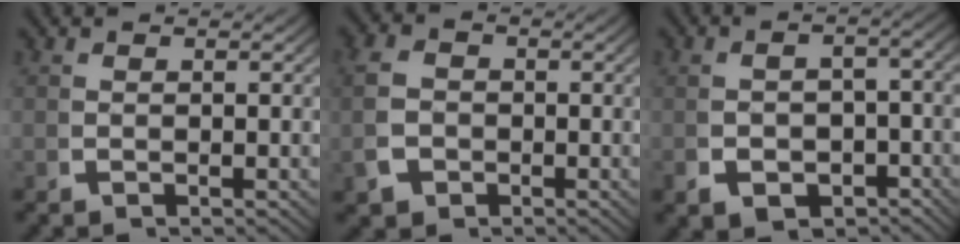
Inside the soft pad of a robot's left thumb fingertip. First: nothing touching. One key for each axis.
{"total": 4.7, "fx": -0.9, "fy": 4.2, "fz": 2.0, "tx": -0.053, "ty": -0.015, "tz": -0.011}
{"total": 5.0, "fx": -2.0, "fy": 3.3, "fz": 3.1, "tx": -0.049, "ty": -0.019, "tz": -0.022}